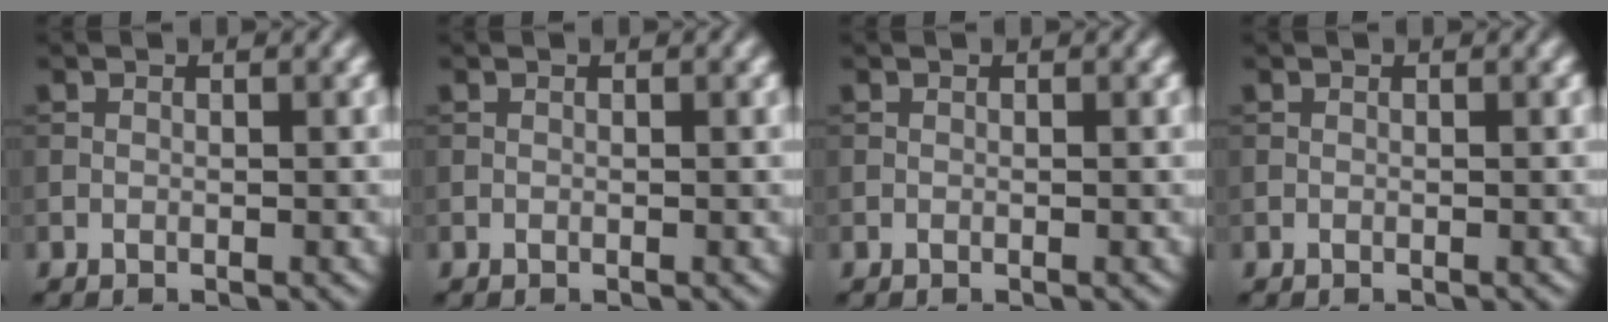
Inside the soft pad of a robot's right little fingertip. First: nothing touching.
{"total": 0.0}
{"total": 0.0}
{"total": 0.0}